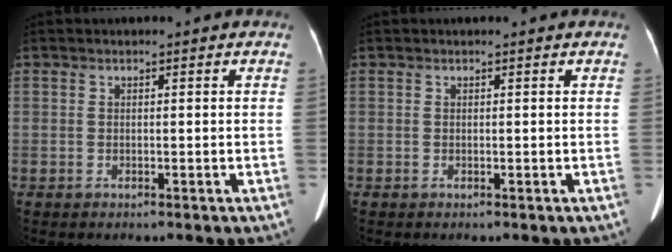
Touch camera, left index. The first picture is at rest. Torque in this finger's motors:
{"motor_torque": [0.01, 0.00, 0.00, 0.00]}